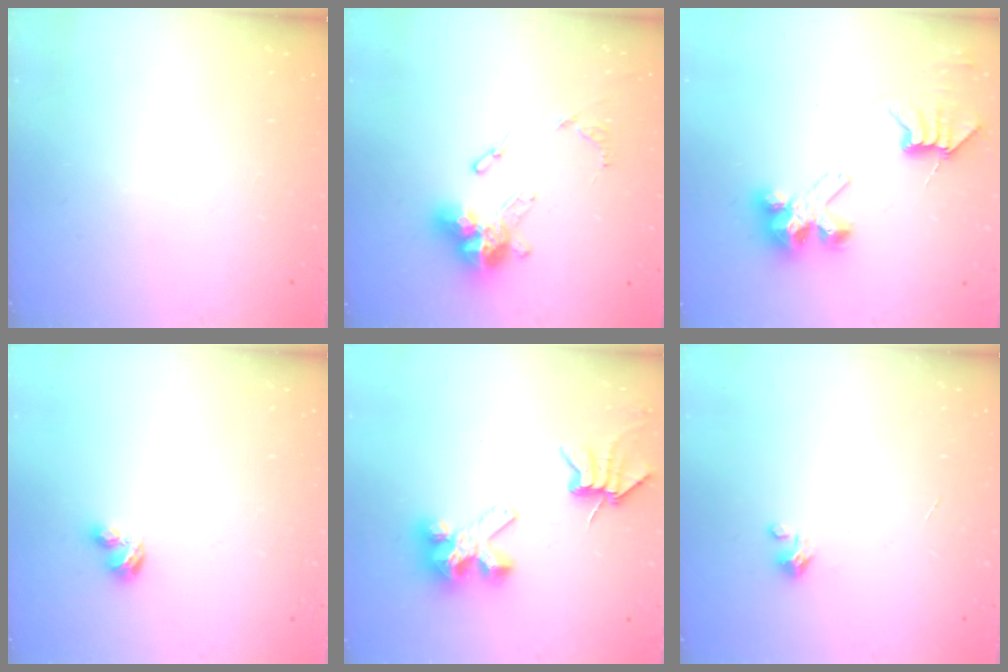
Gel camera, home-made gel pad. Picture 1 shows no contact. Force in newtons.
{"total": 14.2, "press": 14.1, "slide": 1.3}
{"total": 7.4, "press": 7.4, "slide": 0.2}
{"total": 2.9, "press": 2.8, "slide": 0.5}
{"total": 8.1, "press": 8.1, "slide": 0.6}
{"total": 1.5, "press": 1.5, "slide": 0.1}